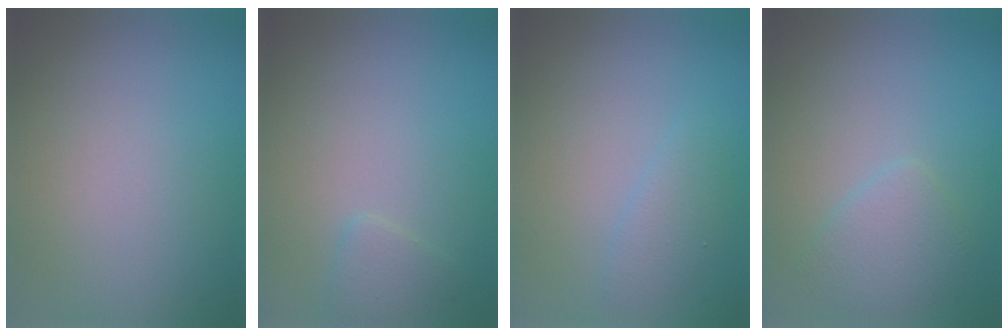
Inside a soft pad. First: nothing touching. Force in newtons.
{"total": 1.2, "press": 1.2, "slide": 0.1}
{"total": 1.5, "press": 1.5, "slide": 0.1}
{"total": 2.5, "press": 2.5, "slide": 0.1}